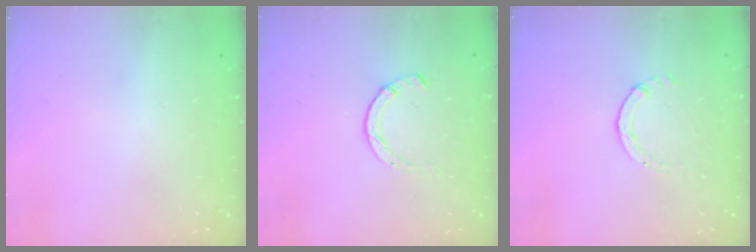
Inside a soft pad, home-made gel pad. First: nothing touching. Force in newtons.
{"total": 2.3, "press": 2.3, "slide": 0.5}
{"total": 1.1, "press": 1.1, "slide": 0.2}